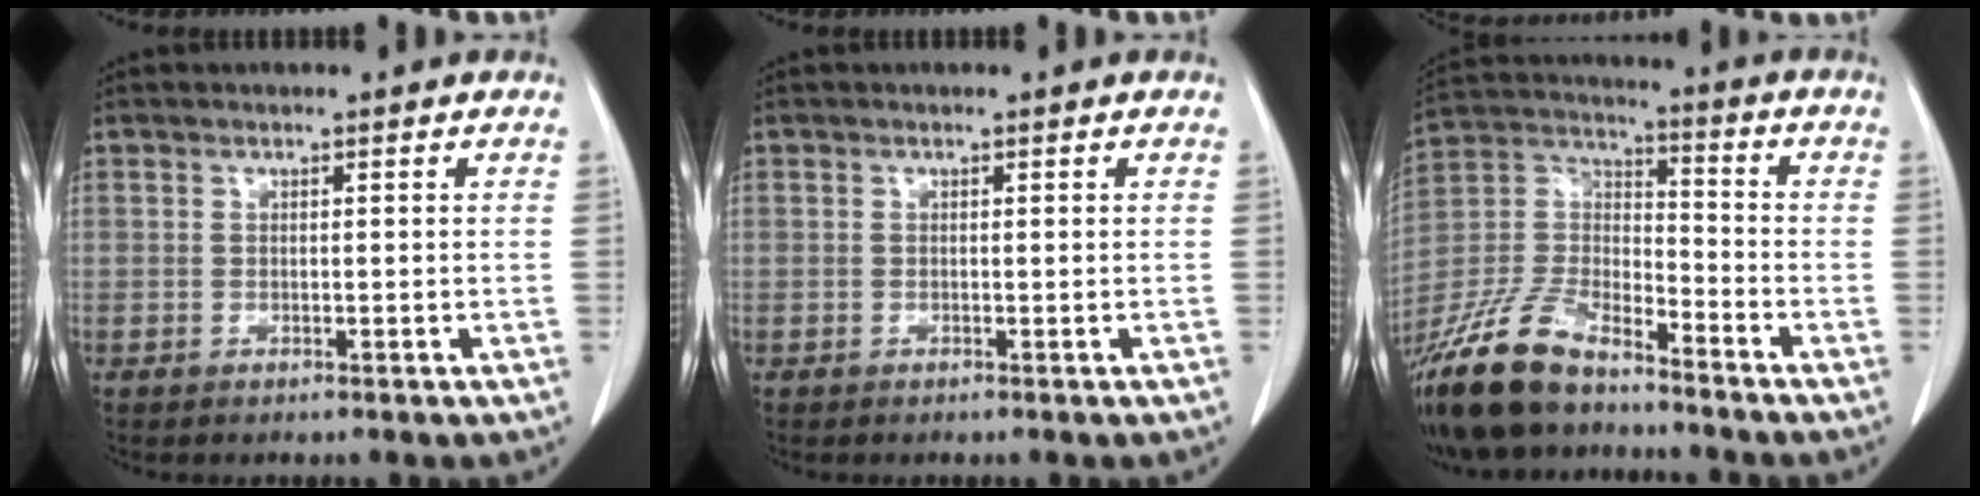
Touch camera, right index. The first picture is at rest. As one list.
[{"total": 0.0}, {"total": 14.4, "force": [-11.8, 4.5, 6.9], "torque": [-0.146, 0.004, -0.230]}]